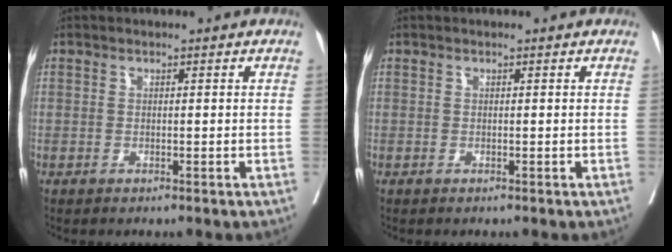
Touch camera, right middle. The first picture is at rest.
{"total": 0.0}